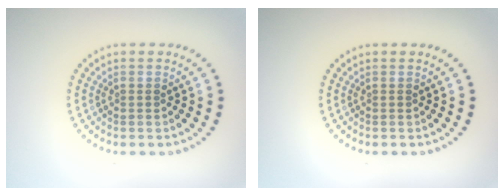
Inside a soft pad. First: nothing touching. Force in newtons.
{"total": 0.0}